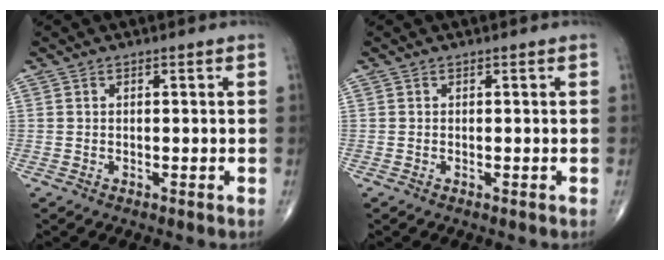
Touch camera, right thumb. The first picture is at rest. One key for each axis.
{"total": 0.0}